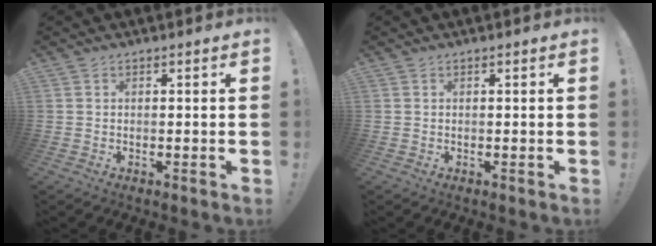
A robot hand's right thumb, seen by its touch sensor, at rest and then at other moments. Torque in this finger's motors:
{"motor_torque": [0.00, 0.00, 0.08, -0.07, -0.01]}